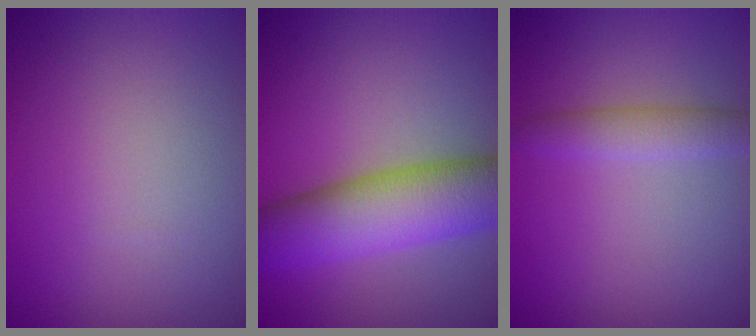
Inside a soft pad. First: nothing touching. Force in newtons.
{"total": 8.7, "press": 8.7, "slide": 0.3}
{"total": 2.2, "press": 2.2, "slide": 0.0}